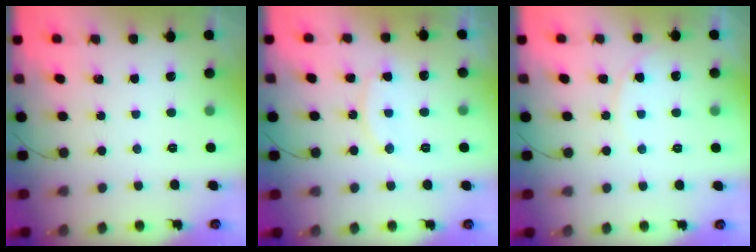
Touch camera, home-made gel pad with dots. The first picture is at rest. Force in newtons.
{"total": 10.0, "press": 10.0, "slide": 0.8}
{"total": 5.0, "press": 4.9, "slide": 0.7}